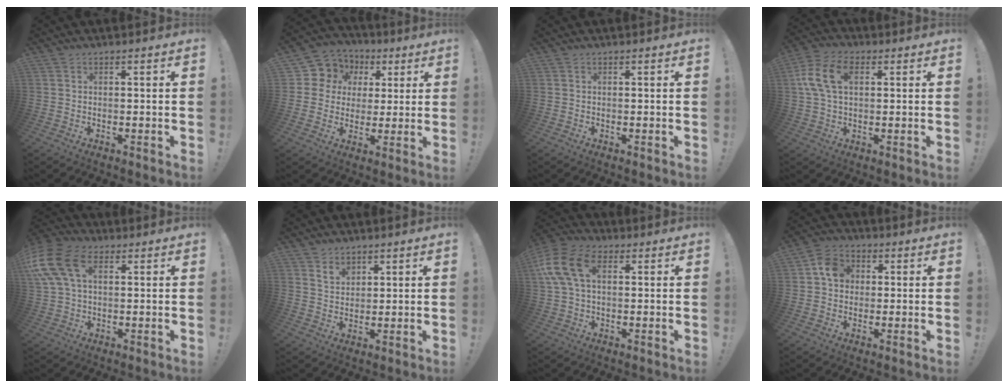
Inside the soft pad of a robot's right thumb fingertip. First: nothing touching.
{"total": 8.8, "force": [2.7, 8.1, 2.2], "torque": [-0.033, -0.020, 0.057]}
{"total": 0.0}
{"total": 11.7, "force": [2.6, 7.4, 8.8], "torque": [-0.184, 0.012, 0.049]}
{"total": 15.5, "force": [5.1, 9.8, 10.9], "torque": [-0.247, -0.009, 0.096]}
{"total": 4.9, "force": [3.4, 3.2, 1.7], "torque": [-0.024, -0.016, 0.061]}
{"total": 13.6, "force": [3.5, 8.6, 10.0], "torque": [-0.211, 0.005, 0.067]}
{"total": 7.6, "force": [1.3, 6.4, 3.9], "torque": [-0.053, 0.012, 0.026]}